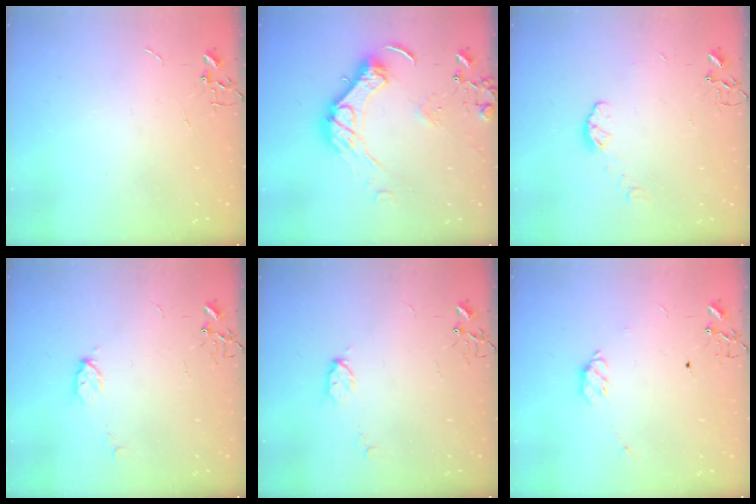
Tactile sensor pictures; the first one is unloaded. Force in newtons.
{"total": 15.0, "press": 14.9, "slide": 1.4}
{"total": 5.9, "press": 5.8, "slide": 0.9}
{"total": 5.6, "press": 5.6, "slide": 0.7}
{"total": 5.6, "press": 5.6, "slide": 0.7}
{"total": 6.1, "press": 6.0, "slide": 1.0}